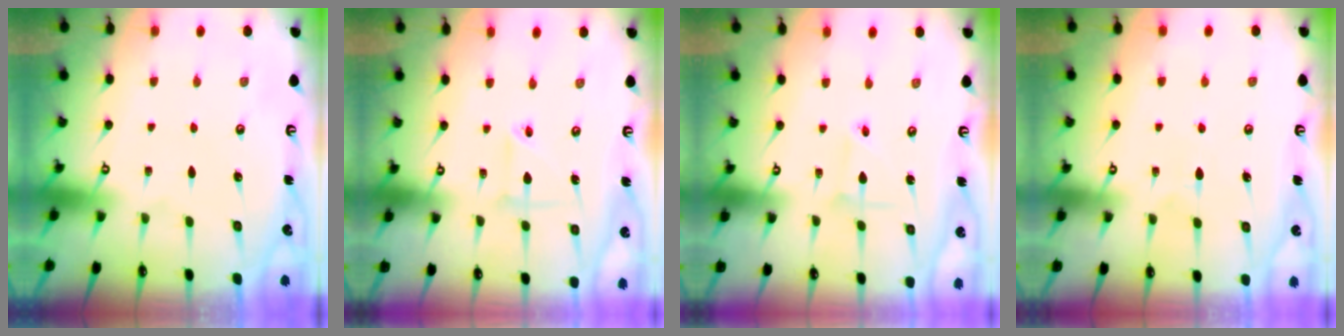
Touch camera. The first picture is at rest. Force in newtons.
{"total": 3.5, "press": 3.5, "slide": 0.3}
{"total": 2.1, "press": 2.1, "slide": 0.2}
{"total": 4.6, "press": 4.6, "slide": 0.6}